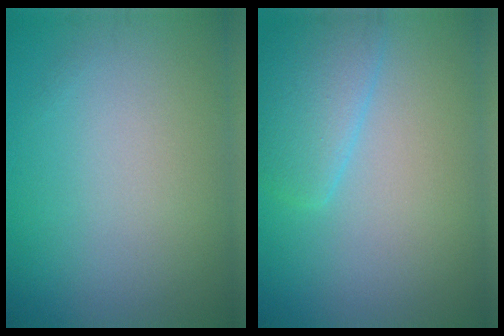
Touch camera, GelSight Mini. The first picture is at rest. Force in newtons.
{"total": 3.6, "press": 3.5, "slide": 0.2}